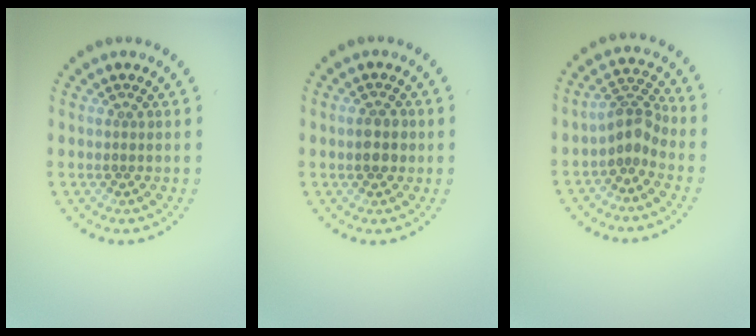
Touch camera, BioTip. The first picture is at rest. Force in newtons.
{"total": 2.0, "press": 2.0, "slide": 0.1}
{"total": 2.7, "press": 2.1, "slide": 1.7}